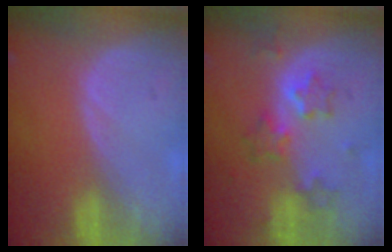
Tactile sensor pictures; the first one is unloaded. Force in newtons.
{"total": 6.1, "press": 5.8, "slide": 1.8}